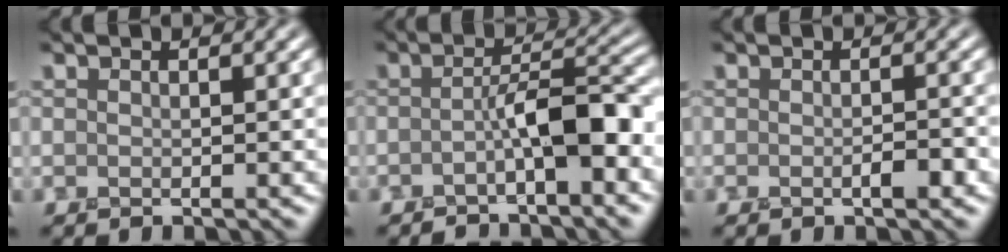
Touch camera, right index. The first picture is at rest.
{"total": 4.4, "force": [-1.7, 1.1, 3.8], "torque": [-0.061, 0.024, -0.032]}
{"total": 1.2, "force": [-0.6, 0.3, 1.0], "torque": [-0.016, 0.006, -0.010]}